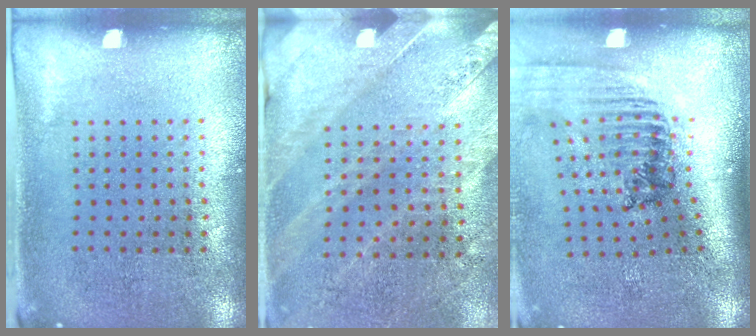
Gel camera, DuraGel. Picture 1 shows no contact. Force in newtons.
{"total": 2.4, "press": 2.4, "slide": 0.6}
{"total": 1.7, "press": 1.4, "slide": 1.0}